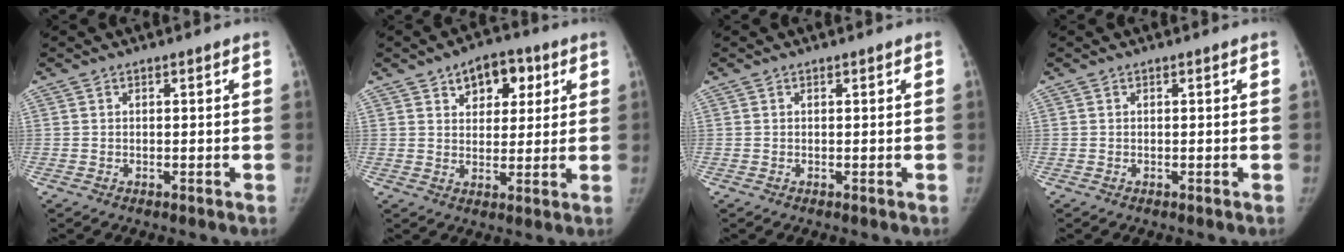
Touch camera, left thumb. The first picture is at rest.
{"total": 8.9, "force": [4.2, 5.7, 5.3], "torque": [-0.032, -0.011, 0.057]}
{"total": 0.0}
{"total": 0.0}